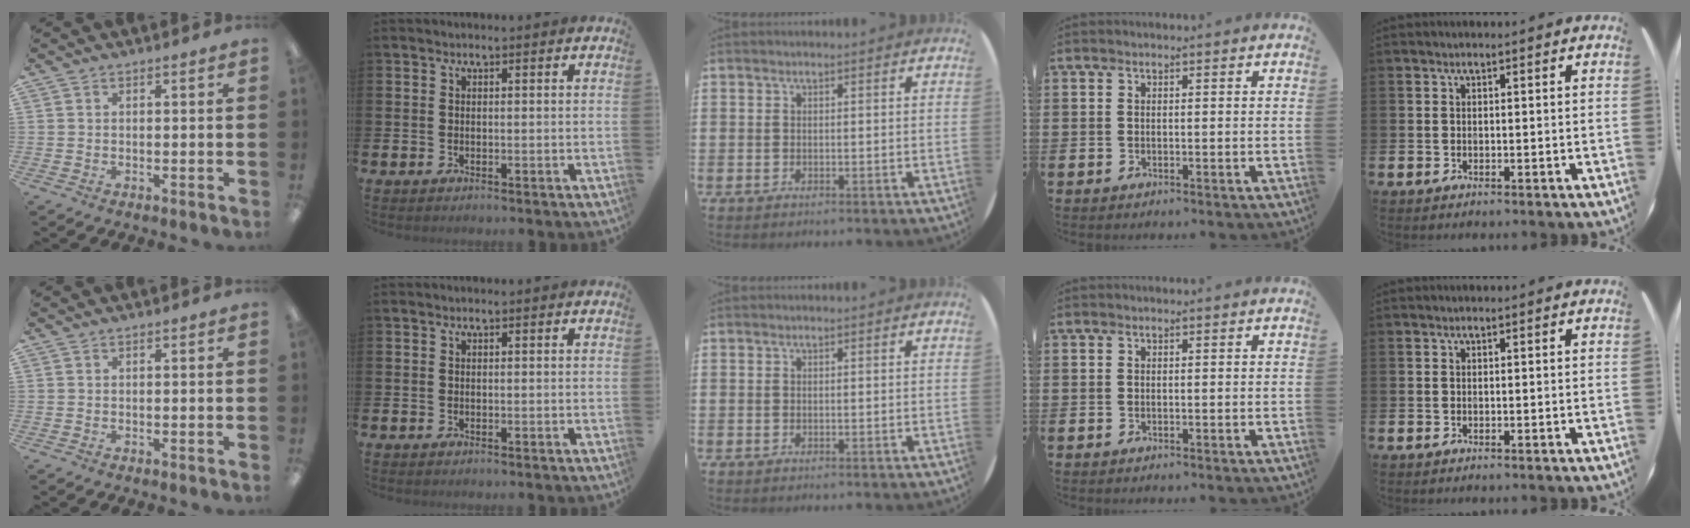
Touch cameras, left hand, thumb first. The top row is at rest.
{}